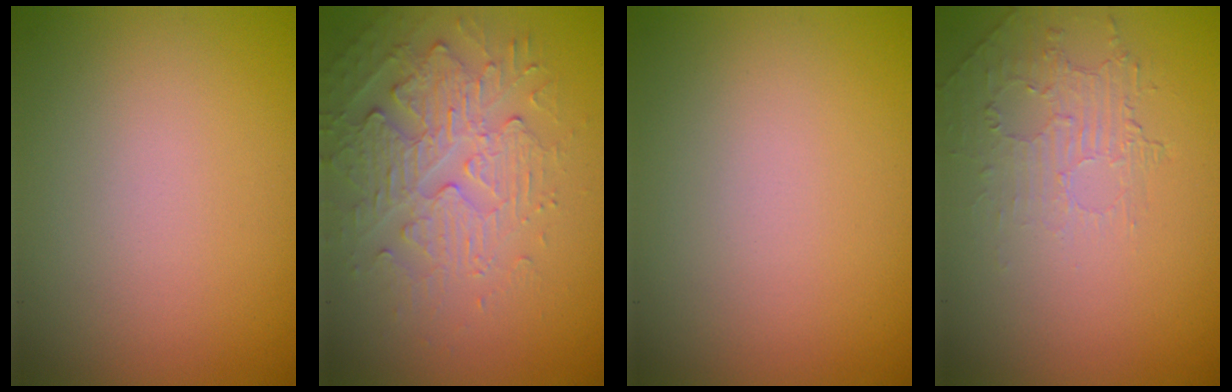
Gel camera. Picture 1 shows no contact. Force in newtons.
{"total": 4.0, "press": 3.6, "slide": 1.8}
{"total": 0.0}
{"total": 2.0, "press": 0.8, "slide": 1.8}